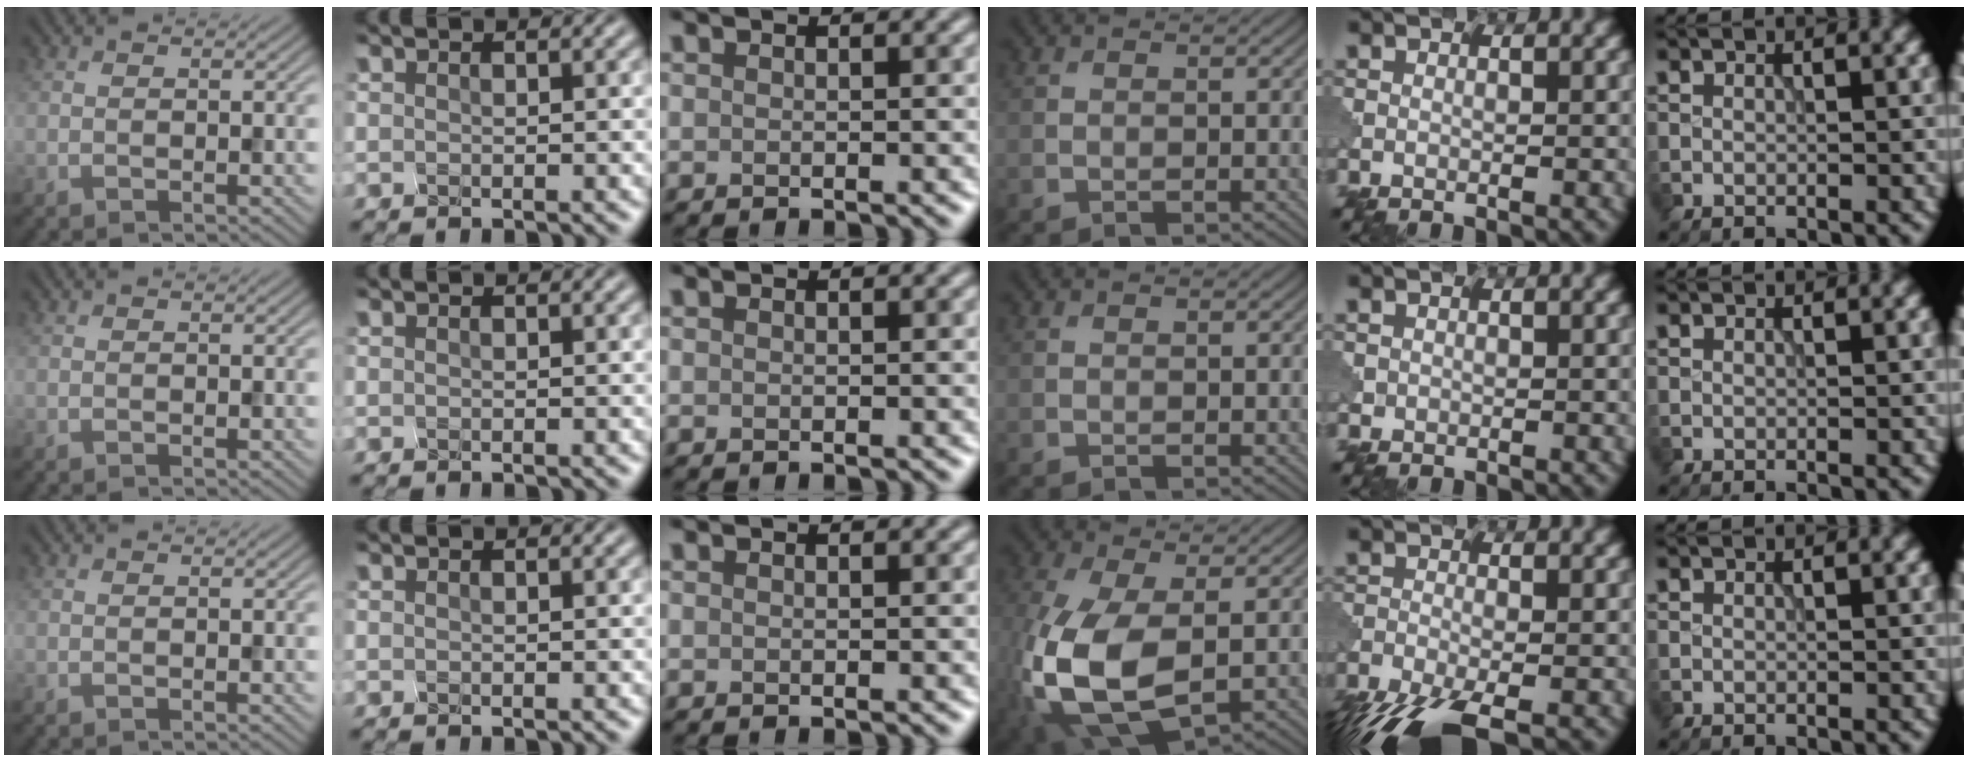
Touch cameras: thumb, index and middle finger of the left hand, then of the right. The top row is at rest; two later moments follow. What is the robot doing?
{"motion": "squeeze", "object": "clothespin"}